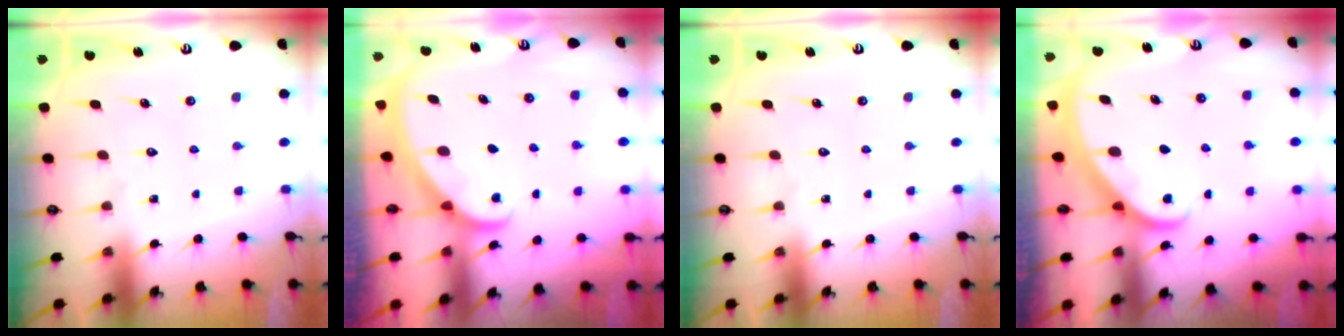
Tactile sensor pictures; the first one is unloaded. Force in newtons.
{"total": 1.4, "press": 1.4, "slide": 0.0}
{"total": 0.0}
{"total": 2.1, "press": 2.1, "slide": 0.2}